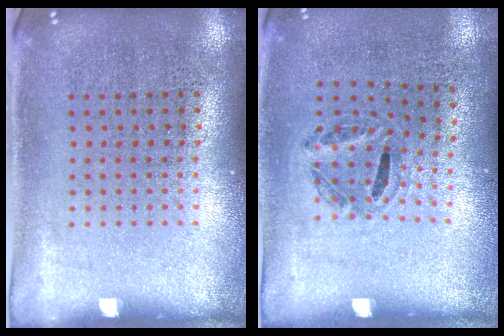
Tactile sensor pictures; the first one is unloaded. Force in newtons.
{"total": 1.1, "press": 0.6, "slide": 0.9}